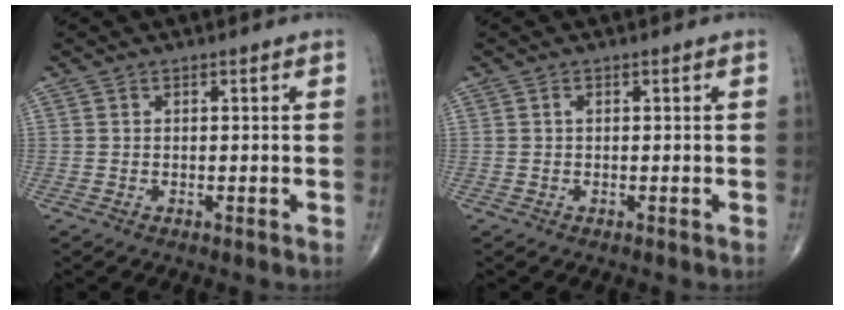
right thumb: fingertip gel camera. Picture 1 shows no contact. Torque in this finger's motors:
{"motor_torque": [0.45, 0.38, 0.42, 0.01, -0.01]}